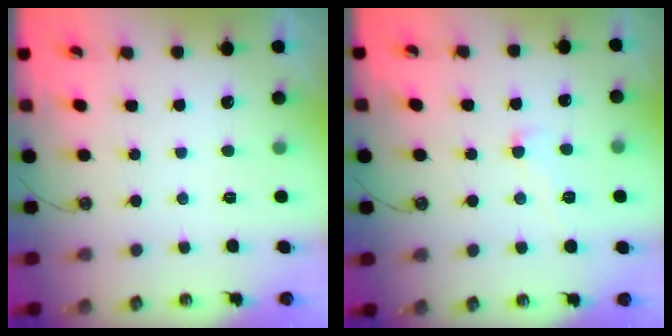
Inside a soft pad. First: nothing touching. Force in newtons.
{"total": 1.3, "press": 1.2, "slide": 0.3}